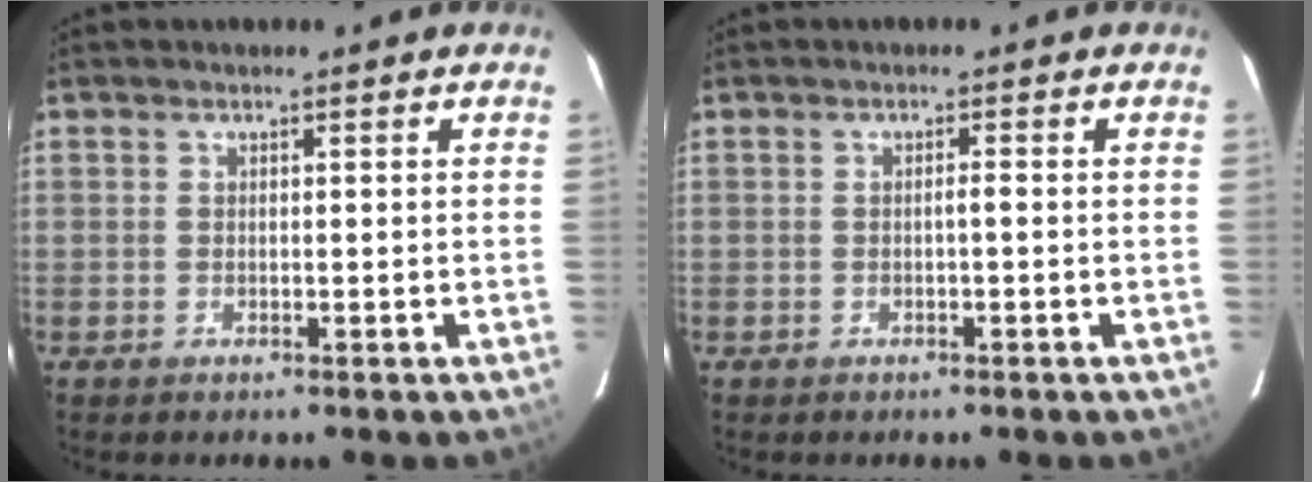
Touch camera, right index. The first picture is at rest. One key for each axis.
{"total": 0.8, "fx": -0.2, "fy": 0.0, "fz": 0.8, "tx": -0.012, "ty": 0.002, "tz": -0.004}